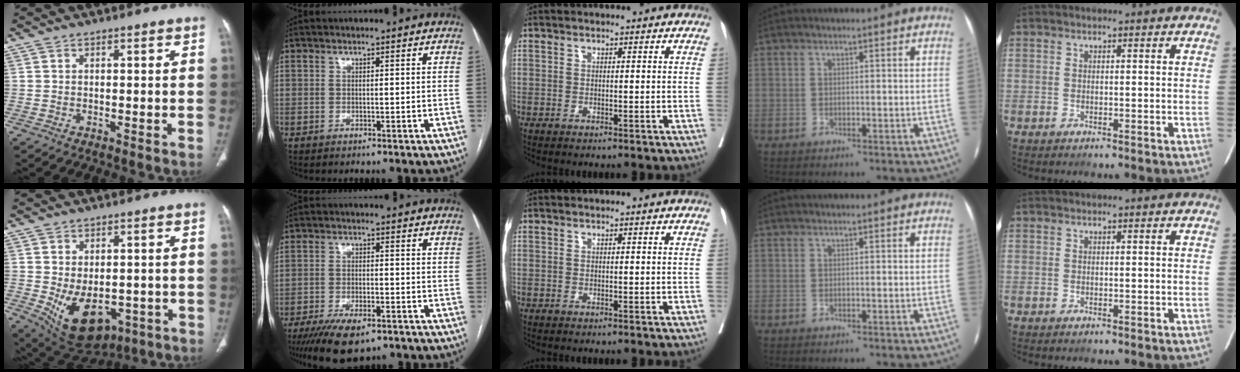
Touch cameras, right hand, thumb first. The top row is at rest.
{"thumb": {"total": 12.8, "force": [-3.8, 8.3, 9.0], "torque": [-0.122, -0.003, -0.032]}, "index": {"total": 9.9, "force": [-6.9, 3.3, 6.3], "torque": [-0.105, -0.014, -0.111]}}